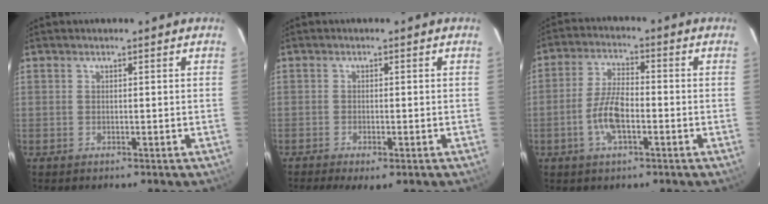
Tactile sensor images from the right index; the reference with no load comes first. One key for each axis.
{"total": 4.6, "fx": -3.0, "fy": 1.2, "fz": 3.2, "tx": -0.074, "ty": -0.020, "tz": -0.048}
{"total": 7.5, "fx": -2.5, "fy": 2.7, "fz": 6.5, "tx": -0.136, "ty": 0.005, "tz": -0.050}